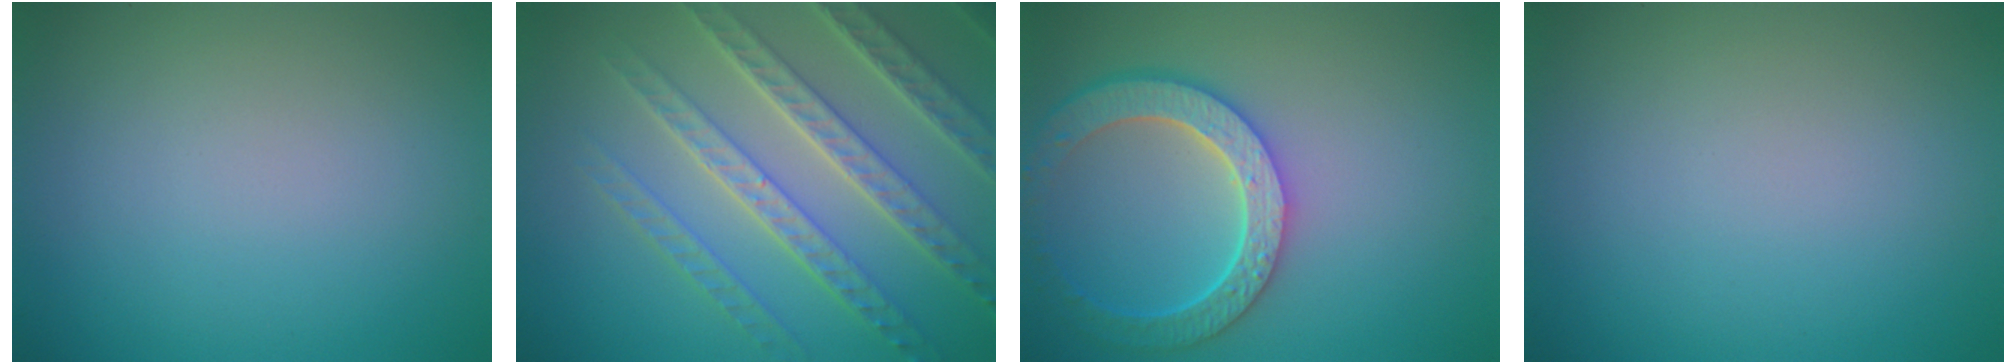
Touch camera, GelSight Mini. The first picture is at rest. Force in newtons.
{"total": 7.5, "press": 5.6, "slide": 5.0}
{"total": 6.0, "press": 4.8, "slide": 3.6}
{"total": 0.0}